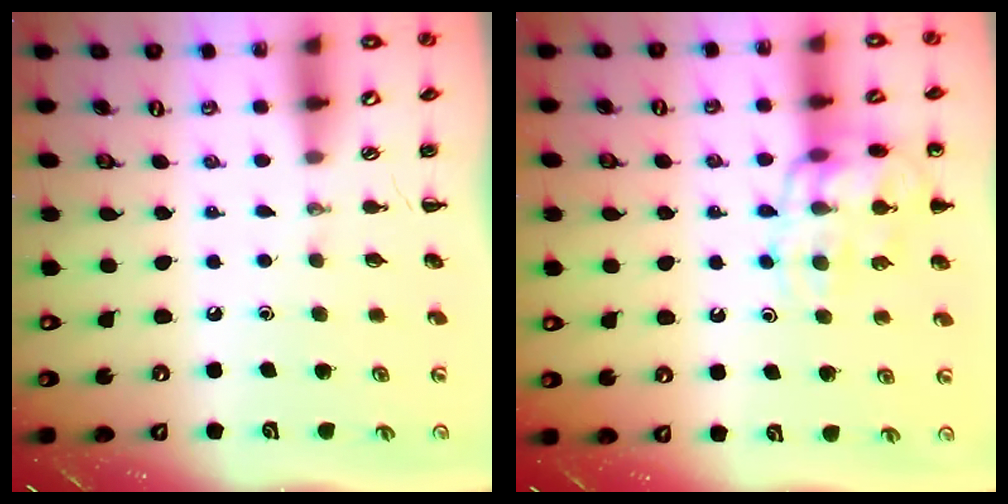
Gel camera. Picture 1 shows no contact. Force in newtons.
{"total": 14.5, "press": 14.3, "slide": 1.9}